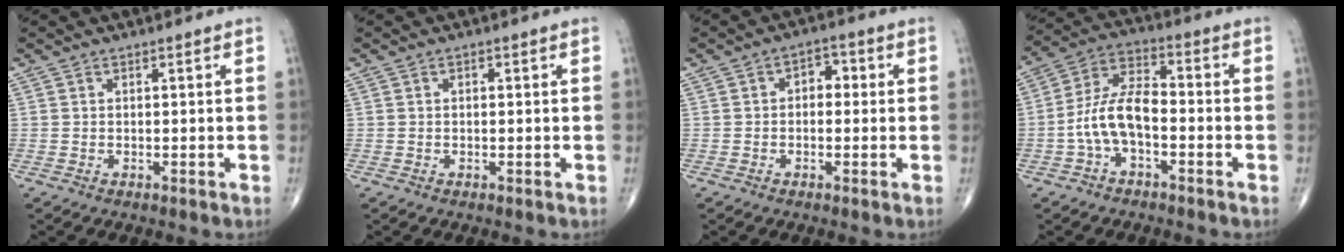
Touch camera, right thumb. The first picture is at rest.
{"total": 0.5, "force": [0.1, 0.3, 0.4], "torque": [-0.007, 0.002, 0.000]}
{"total": 3.8, "force": [0.3, 2.6, 2.8], "torque": [-0.015, 0.013, -0.006]}
{"total": 9.8, "force": [-2.6, 4.9, 8.1], "torque": [-0.156, 0.042, -0.057]}